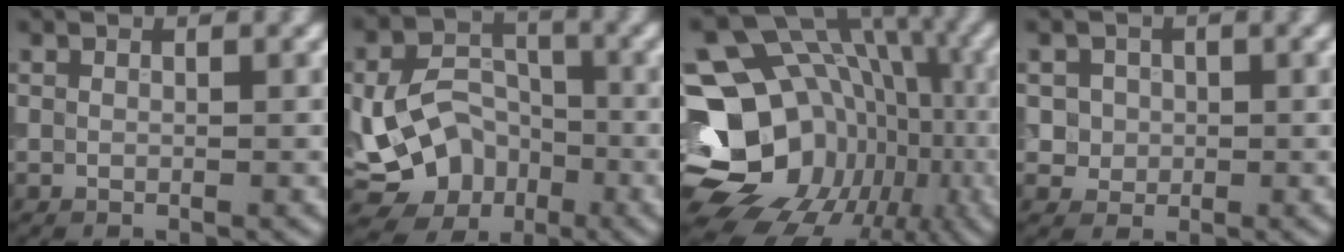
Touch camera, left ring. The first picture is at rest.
{"total": 9.6, "force": [-2.4, 7.5, 5.5], "torque": [-0.072, -0.011, -0.038]}
{"total": 21.8, "force": [-4.6, 18.2, 11.0], "torque": [-0.167, -0.014, -0.079]}
{"total": 2.8, "force": [0.5, 2.6, 0.9], "torque": [-0.004, 0.001, 0.012]}